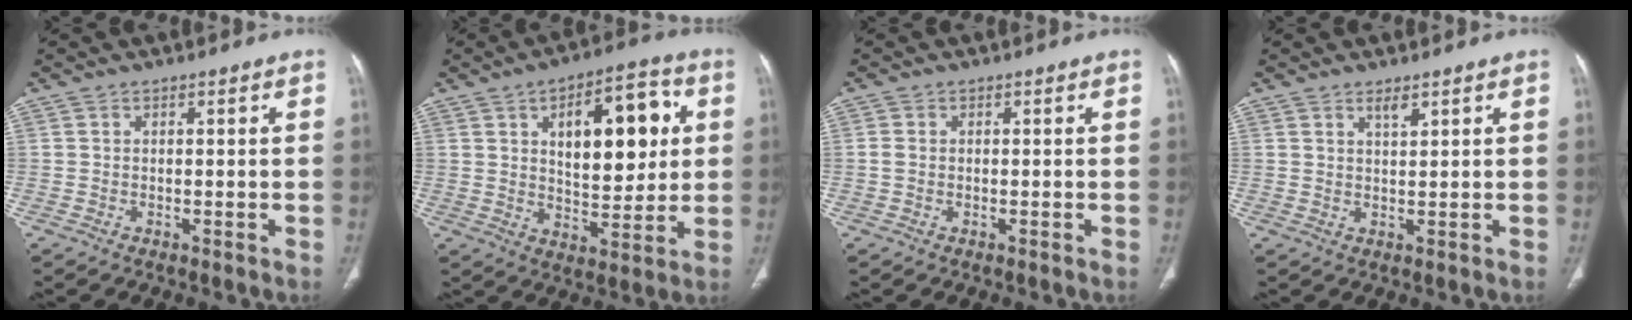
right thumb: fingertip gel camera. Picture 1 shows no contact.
{"total": 16.6, "force": [4.3, 8.2, 13.8], "torque": [-0.154, 0.000, 0.065]}
{"total": 1.2, "force": [-0.1, 0.9, 0.7], "torque": [-0.019, -0.002, -0.004]}
{"total": 1.9, "force": [1.5, 0.5, 1.1], "torque": [-0.012, -0.012, 0.029]}